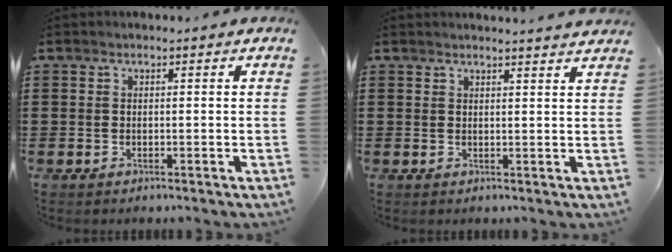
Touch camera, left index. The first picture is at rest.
{"total": 2.0, "force": [1.9, -0.3, 0.4], "torque": [-0.010, -0.004, 0.037]}